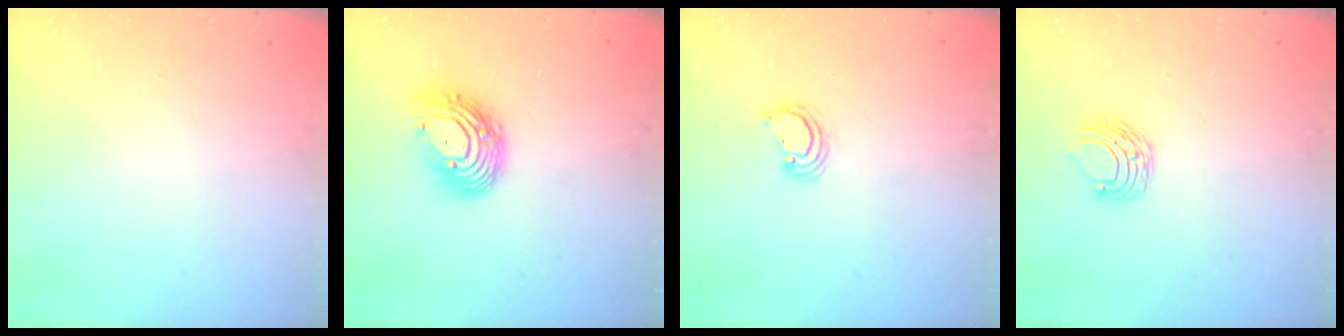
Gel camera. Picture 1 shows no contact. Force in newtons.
{"total": 13.1, "press": 13.1, "slide": 1.1}
{"total": 2.2, "press": 2.2, "slide": 0.1}
{"total": 6.3, "press": 6.2, "slide": 0.6}